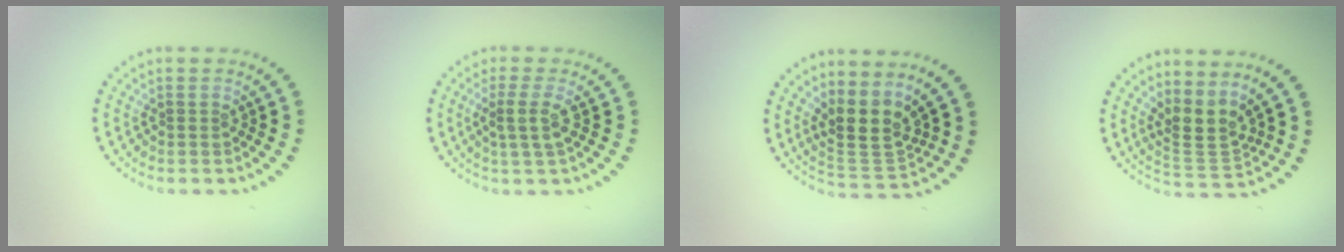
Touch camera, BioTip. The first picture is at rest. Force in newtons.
{"total": 2.2, "press": 1.9, "slide": 1.1}
{"total": 3.9, "press": 3.0, "slide": 2.5}
{"total": 3.2, "press": 2.3, "slide": 2.1}